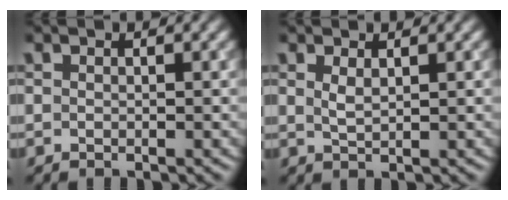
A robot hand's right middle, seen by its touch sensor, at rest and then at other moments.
{"total": 1.1, "force": [0.7, 0.4, 0.8], "torque": [-0.021, -0.001, 0.015]}